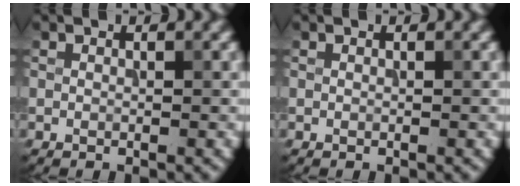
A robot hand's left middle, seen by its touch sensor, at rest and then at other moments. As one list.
[{"total": 0.0}]